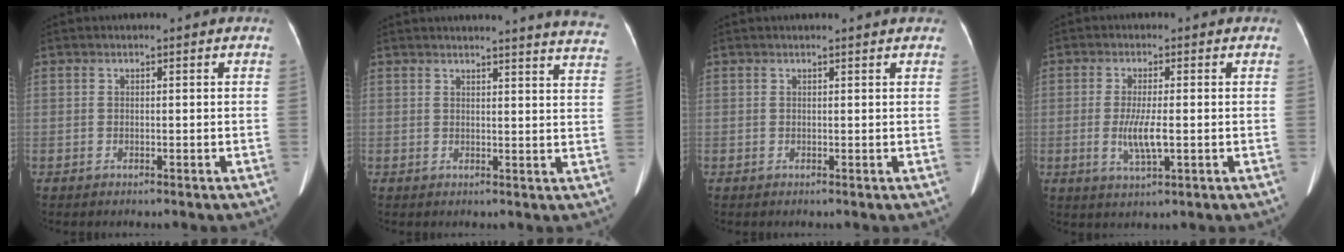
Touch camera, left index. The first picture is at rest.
{"total": 16.9, "force": [16.4, 0.3, 4.3], "torque": [-0.045, -0.082, 0.161]}
{"total": 5.1, "force": [4.8, 0.8, 1.6], "torque": [-0.017, 0.010, 0.037]}
{"total": 5.2, "force": [-0.8, 0.9, 5.0], "torque": [-0.107, -0.011, -0.014]}